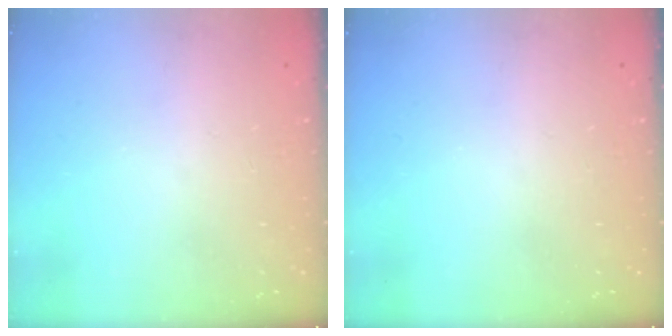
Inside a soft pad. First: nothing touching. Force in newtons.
{"total": 0.0}